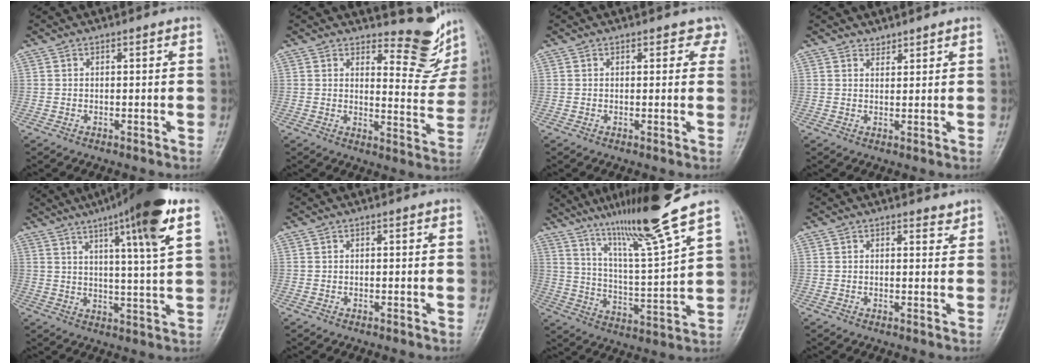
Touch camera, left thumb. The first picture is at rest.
{"total": 10.7, "force": [9.4, 3.6, 3.6], "torque": [-0.017, -0.098, 0.110]}
{"total": 2.7, "force": [1.8, 1.8, 1.1], "torque": [0.021, -0.005, 0.012]}
{"total": 1.9, "force": [1.7, 0.8, 0.0], "torque": [0.017, -0.014, 0.025]}
{"total": 16.2, "force": [8.6, 1.1, 13.6], "torque": [-0.209, -0.024, 0.126]}
{"total": 0.0}
{"total": 16.5, "force": [12.5, -0.8, 10.8], "torque": [-0.173, -0.068, 0.218]}
{"total": 1.9, "force": [1.6, 0.8, 0.6], "torque": [0.004, -0.011, 0.017]}